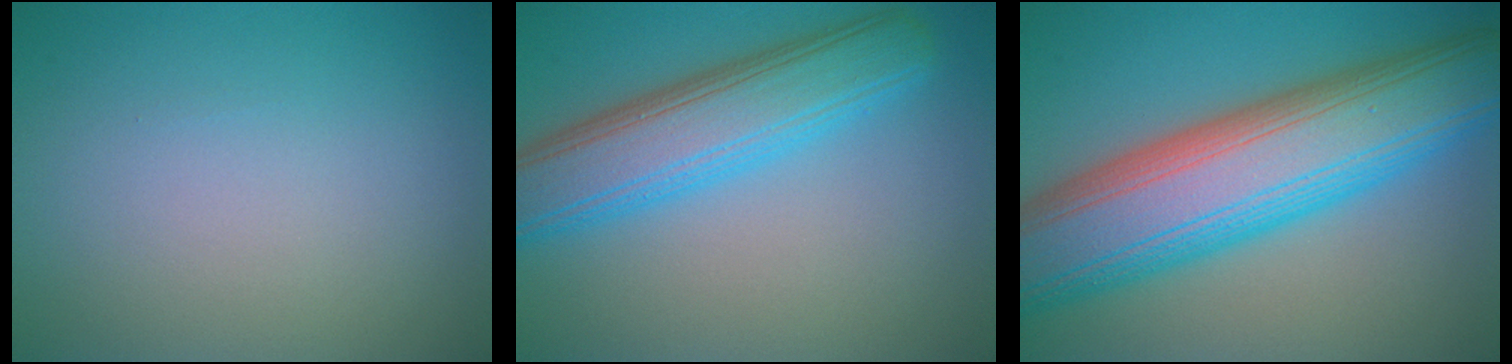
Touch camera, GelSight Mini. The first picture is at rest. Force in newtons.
{"total": 7.4, "press": 7.4, "slide": 0.4}
{"total": 14.4, "press": 14.3, "slide": 0.4}